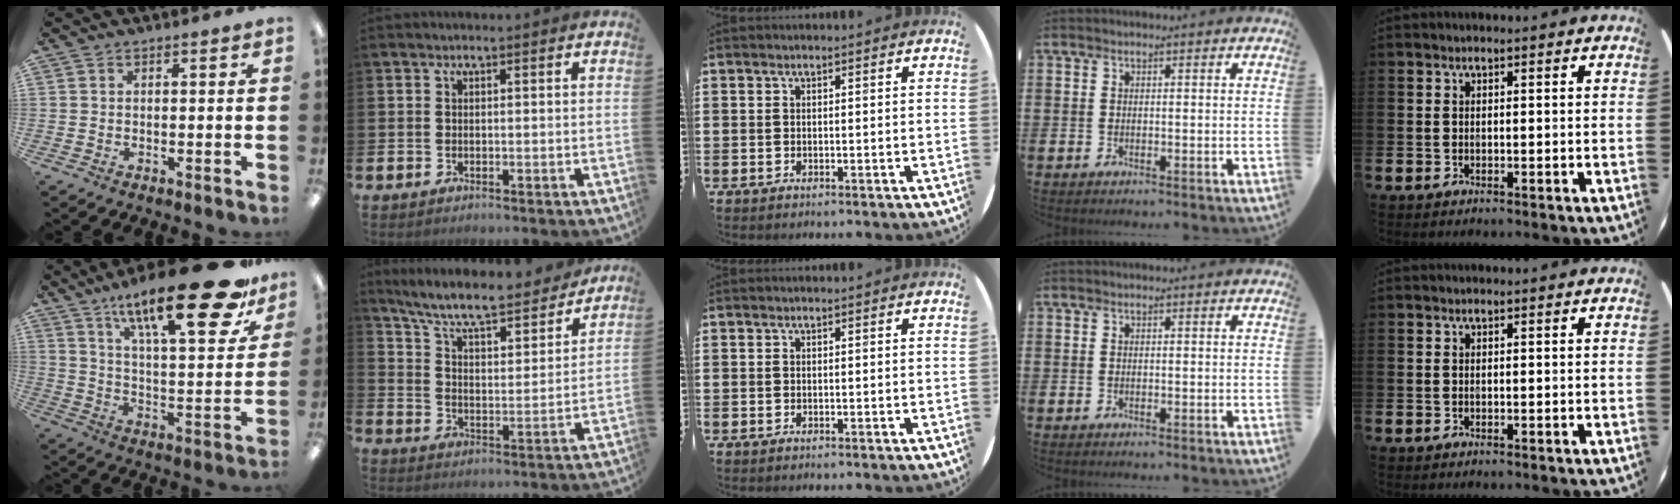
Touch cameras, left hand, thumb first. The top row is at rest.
{"thumb": {"total": 26.6, "force": [17.2, 7.8, 18.6], "torque": [-0.276, -0.107, 0.273]}, "index": {"total": 8.9, "force": [8.0, 1.7, 3.5], "torque": [-0.098, -0.056, 0.136]}}